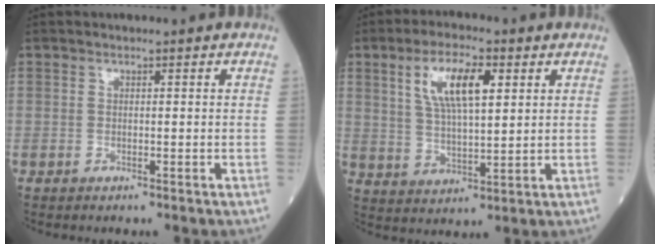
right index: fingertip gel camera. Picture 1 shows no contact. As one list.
[{"total": 9.5, "force": [3.7, 2.8, 8.3], "torque": [-0.161, 0.008, 0.072]}]